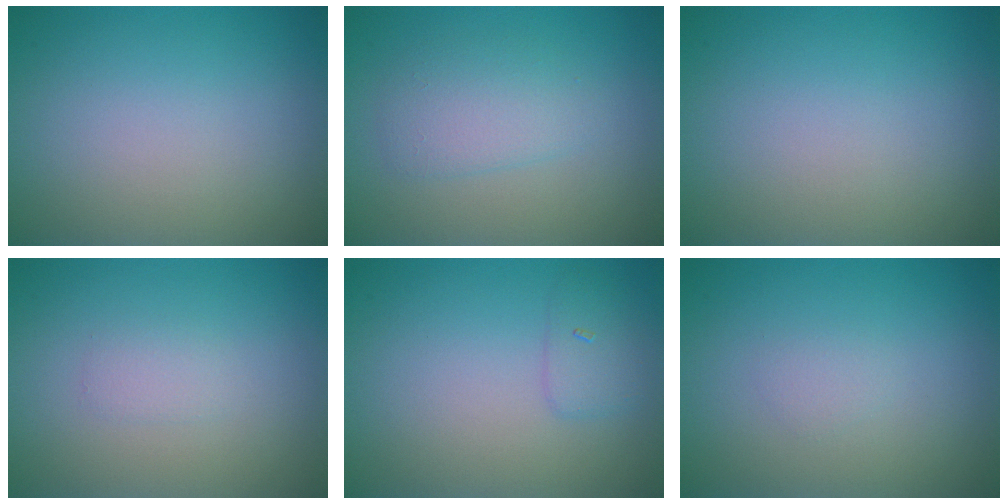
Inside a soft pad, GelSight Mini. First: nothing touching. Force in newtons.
{"total": 2.5, "press": 2.5, "slide": 0.1}
{"total": 0.0}
{"total": 1.0, "press": 1.0, "slide": 0.0}
{"total": 1.6, "press": 1.6, "slide": 0.0}
{"total": 0.7, "press": 0.7, "slide": 0.1}